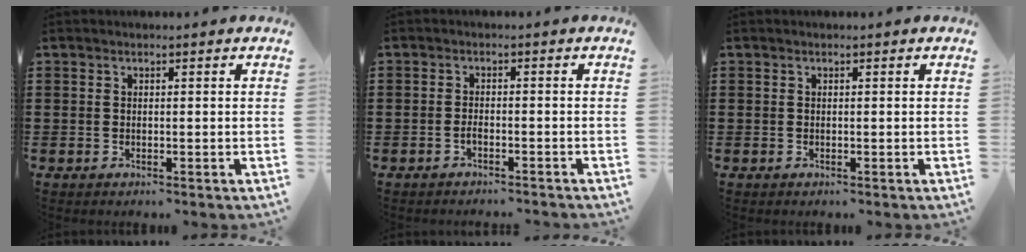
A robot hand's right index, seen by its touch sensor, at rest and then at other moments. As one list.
[{"total": 1.4, "force": [-1.1, 0.2, 0.8], "torque": [-0.017, -0.004, -0.020]}, {"total": 0.0}]